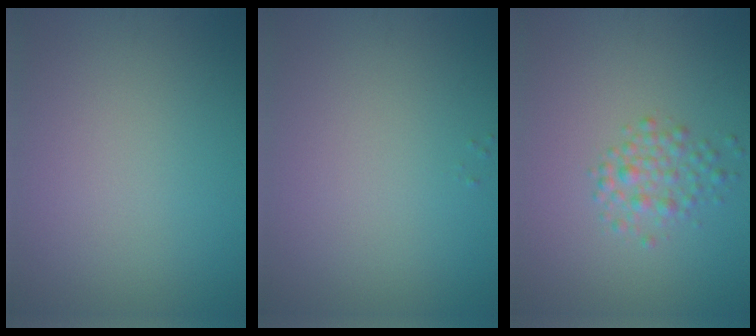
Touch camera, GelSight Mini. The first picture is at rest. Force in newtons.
{"total": 0.0}
{"total": 2.2, "press": 2.2, "slide": 0.1}